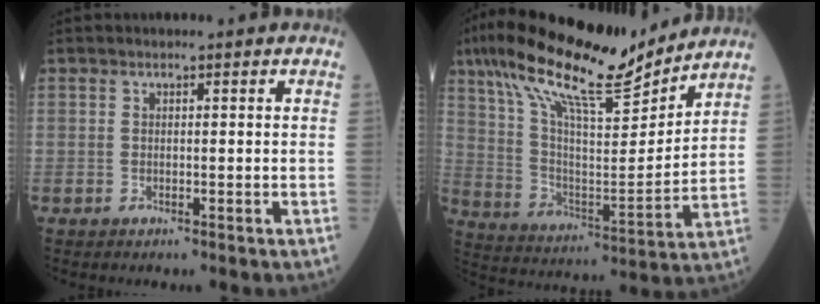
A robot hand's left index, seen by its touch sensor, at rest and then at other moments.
{"total": 19.6, "force": [15.9, 2.9, 11.1], "torque": [-0.203, 0.011, 0.281]}